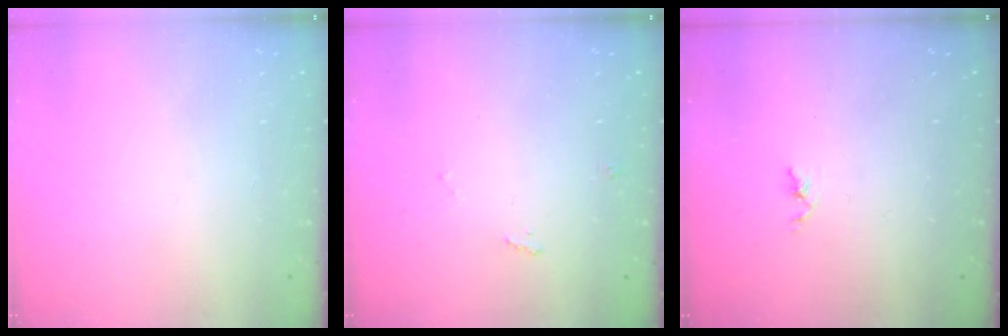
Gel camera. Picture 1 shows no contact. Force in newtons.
{"total": 4.7, "press": 4.7, "slide": 0.6}
{"total": 1.8, "press": 1.7, "slide": 0.3}